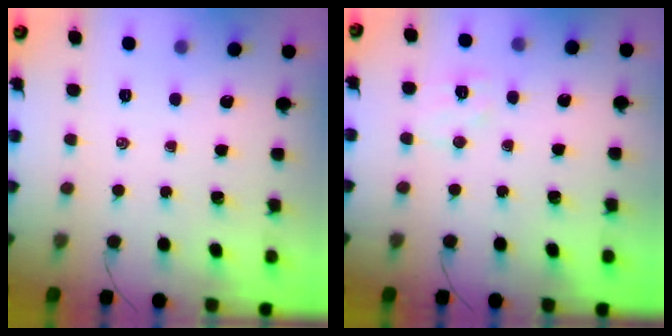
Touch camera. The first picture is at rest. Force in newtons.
{"total": 5.6, "press": 5.5, "slide": 1.1}